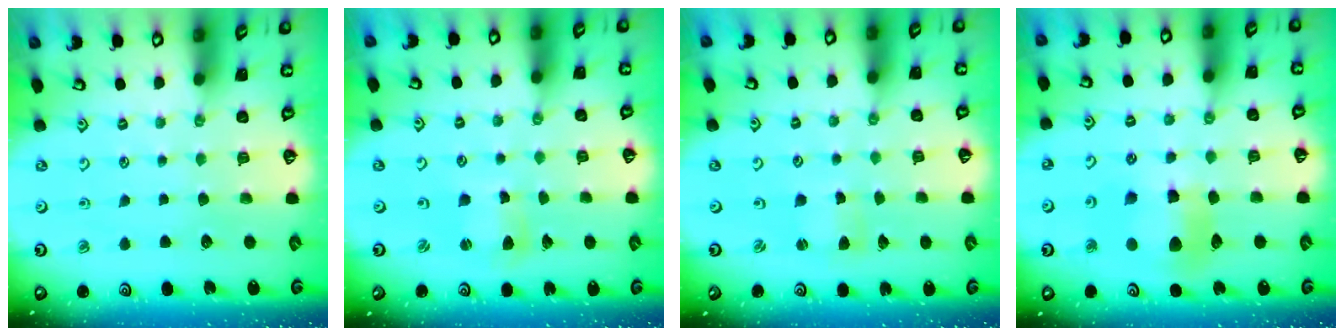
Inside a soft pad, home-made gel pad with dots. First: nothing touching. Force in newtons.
{"total": 3.1, "press": 3.1, "slide": 0.3}
{"total": 2.2, "press": 2.1, "slide": 0.3}
{"total": 9.7, "press": 9.6, "slide": 1.3}